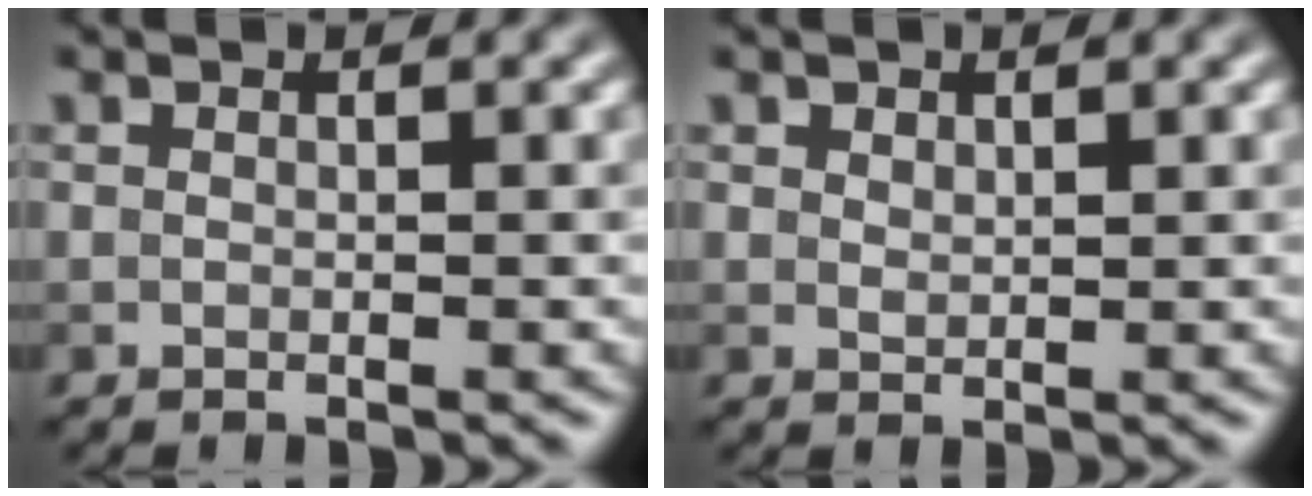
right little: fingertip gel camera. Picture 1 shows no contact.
{"total": 0.9, "force": [0.7, 0.5, 0.3], "torque": [-0.005, -0.001, 0.013]}